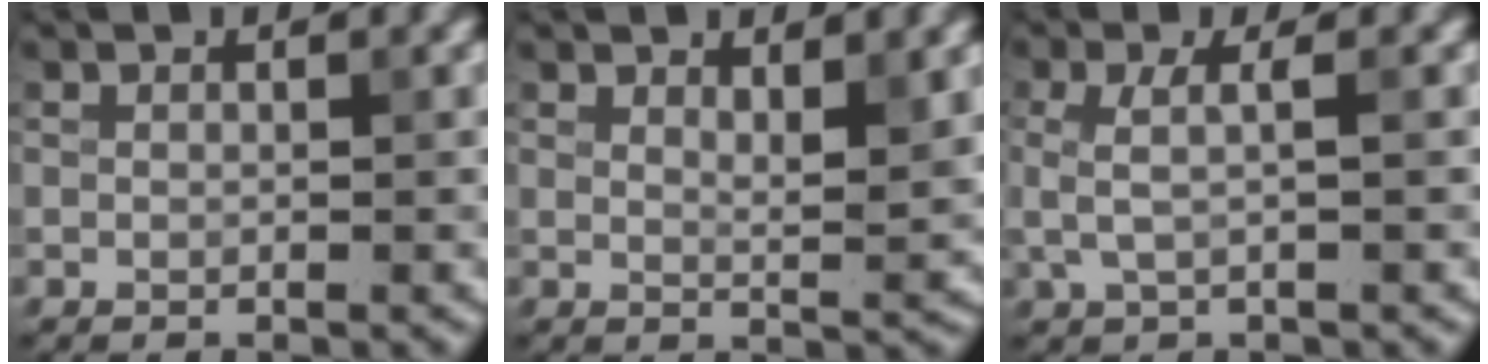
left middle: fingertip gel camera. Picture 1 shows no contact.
{"total": 2.7, "force": [1.8, 0.6, 1.9], "torque": [-0.025, -0.007, 0.030]}
{"total": 2.3, "force": [0.1, 0.6, 2.2], "torque": [-0.047, 0.001, 0.003]}